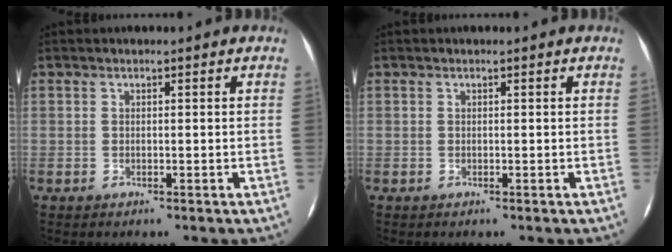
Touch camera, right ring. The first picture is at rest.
{"total": 0.0}